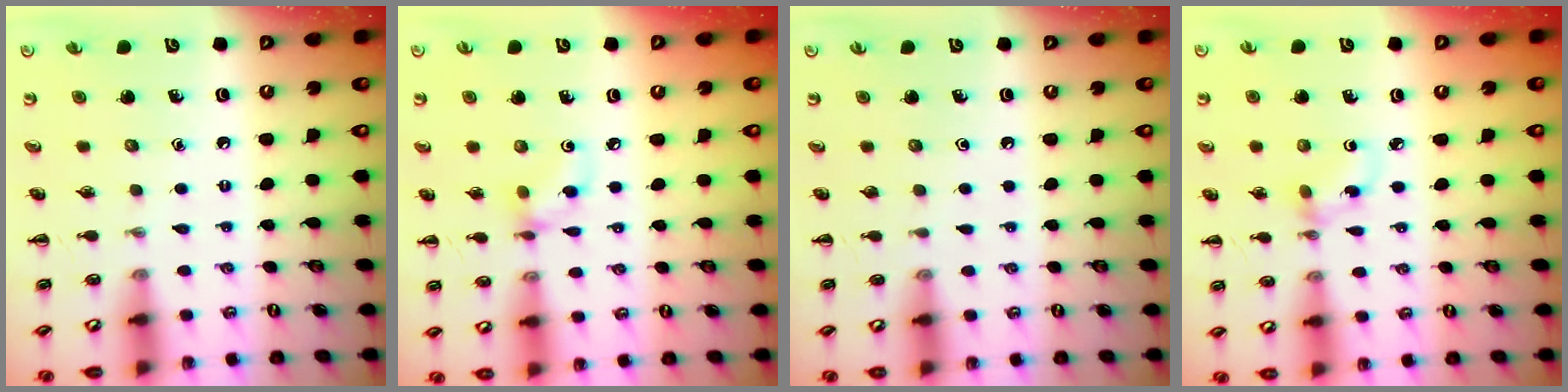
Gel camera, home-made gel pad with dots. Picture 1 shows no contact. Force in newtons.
{"total": 4.7, "press": 4.6, "slide": 0.5}
{"total": 0.0}
{"total": 2.9, "press": 2.7, "slide": 0.9}